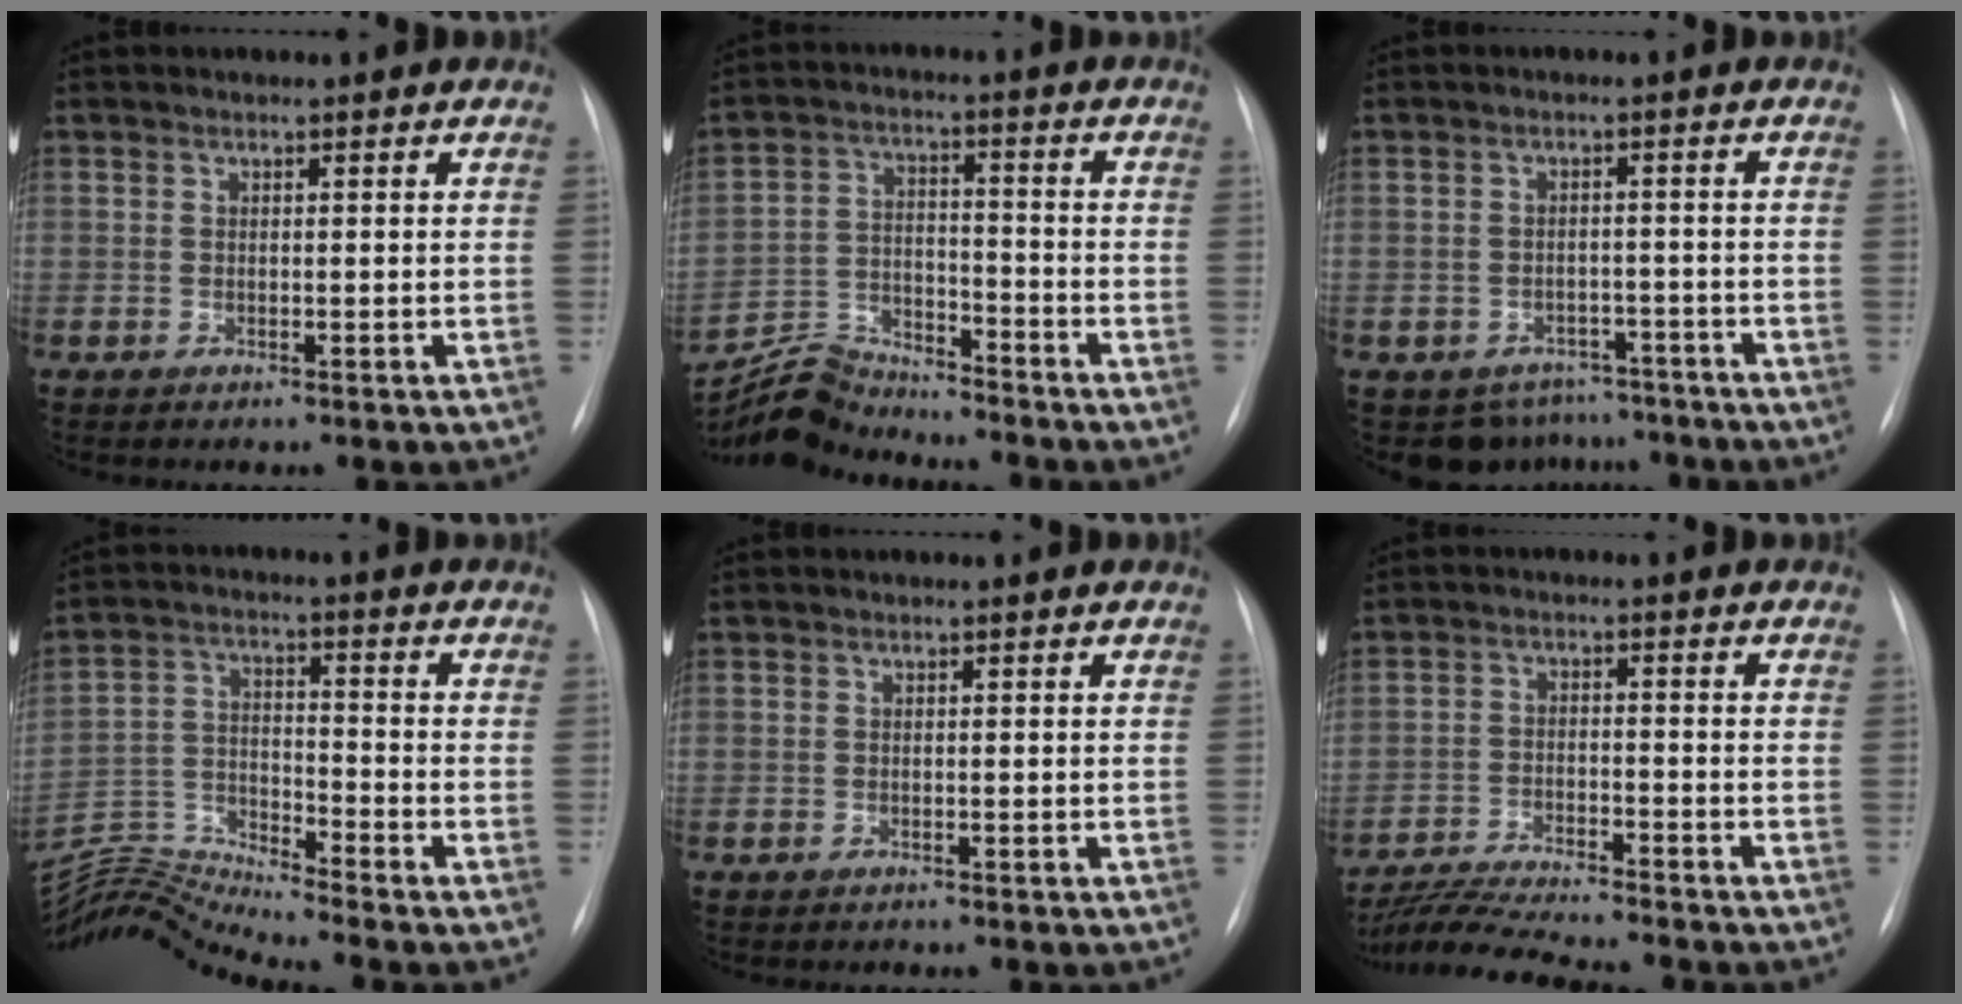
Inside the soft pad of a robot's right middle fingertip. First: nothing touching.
{"total": 7.8, "force": [-7.7, 0.4, -0.6], "torque": [0.001, 0.016, -0.141]}
{"total": 7.3, "force": [-5.8, 4.5, 0.0], "torque": [0.012, 0.022, -0.072]}
{"total": 11.0, "force": [-10.6, -3.0, 0.6], "torque": [-0.020, 0.022, -0.201]}
{"total": 0.0}
{"total": 10.7, "force": [-9.8, 0.0, 4.3], "torque": [-0.077, -0.014, -0.163]}